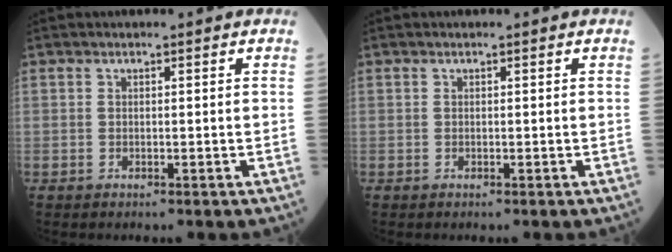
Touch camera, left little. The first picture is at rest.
{"total": 0.0}